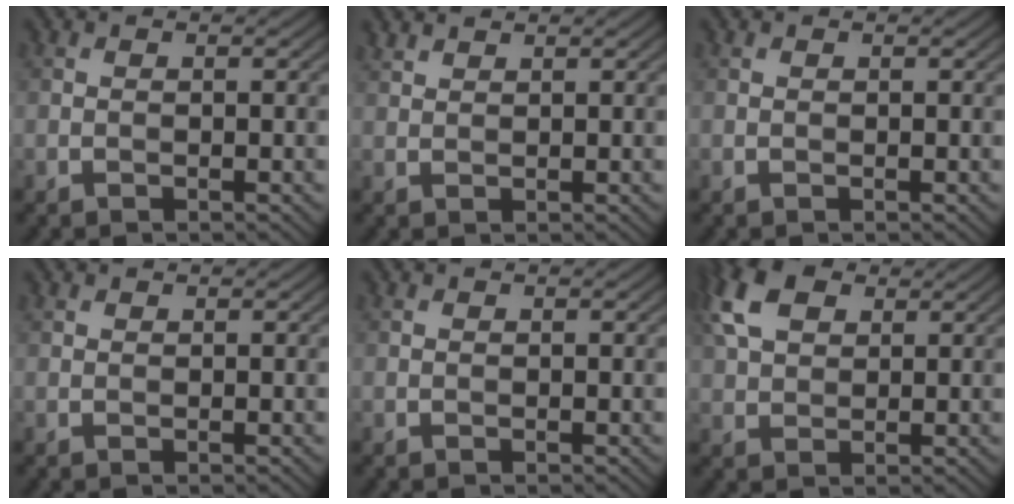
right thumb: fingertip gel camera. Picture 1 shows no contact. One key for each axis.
{"total": 1.5, "fx": 1.4, "fy": 0.3, "fz": 0.5, "tx": -0.016, "ty": 0.006, "tz": 0.035}
{"total": 0.0}
{"total": 0.6, "fx": 0.5, "fy": 0.3, "fz": 0.1, "tx": -0.001, "ty": 0.000, "tz": 0.012}
{"total": 0.0}
{"total": 8.0, "fx": 3.3, "fy": 4.9, "fz": 5.4, "tx": -0.143, "ty": 0.023, "tz": 0.064}